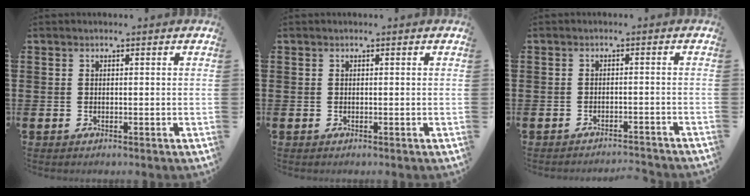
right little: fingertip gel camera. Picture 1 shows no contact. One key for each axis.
{"total": 0.0}
{"total": 1.7, "fx": -1.7, "fy": -0.2, "fz": 0.1, "tx": -0.002, "ty": 0.004, "tz": -0.036}